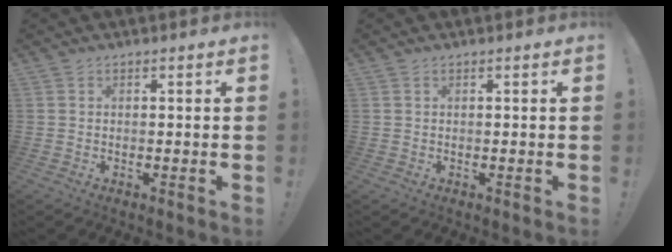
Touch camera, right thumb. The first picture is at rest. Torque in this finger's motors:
{"motor_torque": [-0.18, 0.07, -0.15, 0.19, 0.02]}